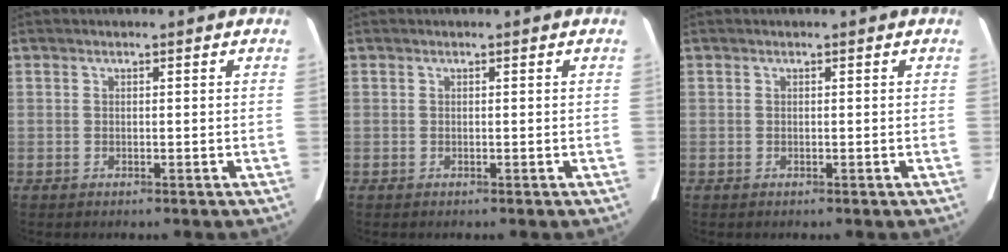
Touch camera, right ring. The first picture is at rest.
{"total": 0.0}
{"total": 0.0}